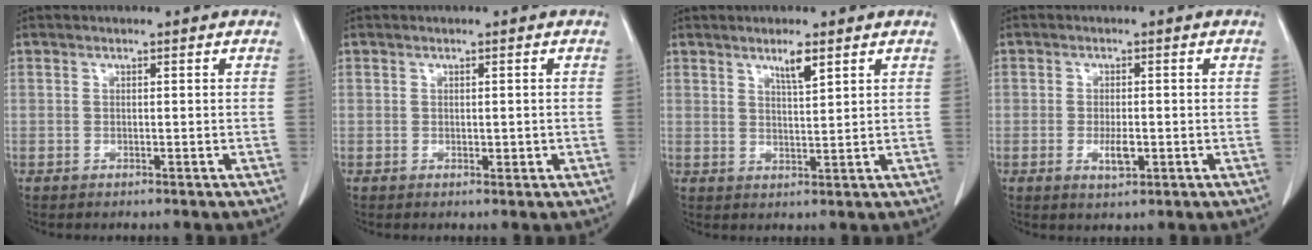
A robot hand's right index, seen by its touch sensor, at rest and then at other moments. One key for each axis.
{"total": 1.2, "fx": -0.1, "fy": 0.6, "fz": 1.1, "tx": -0.013, "ty": -0.002, "tz": 0.001}
{"total": 3.2, "fx": 2.1, "fy": 0.2, "fz": 2.4, "tx": -0.044, "ty": -0.005, "tz": 0.038}
{"total": 3.2, "fx": -0.8, "fy": 1.2, "fz": 2.9, "tx": -0.052, "ty": -0.002, "tz": -0.009}